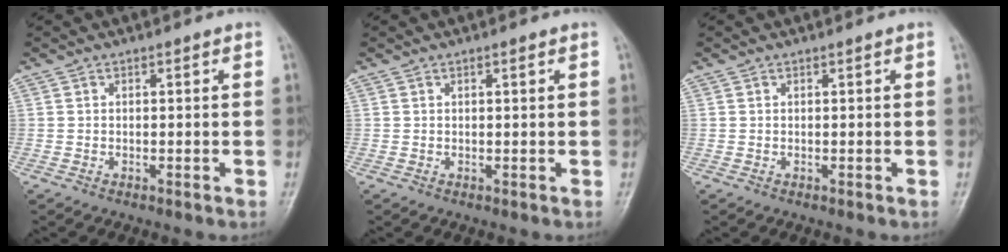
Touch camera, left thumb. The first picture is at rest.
{"total": 0.7, "force": [0.3, 0.2, 0.6], "torque": [-0.010, 0.001, 0.004]}
{"total": 0.0}